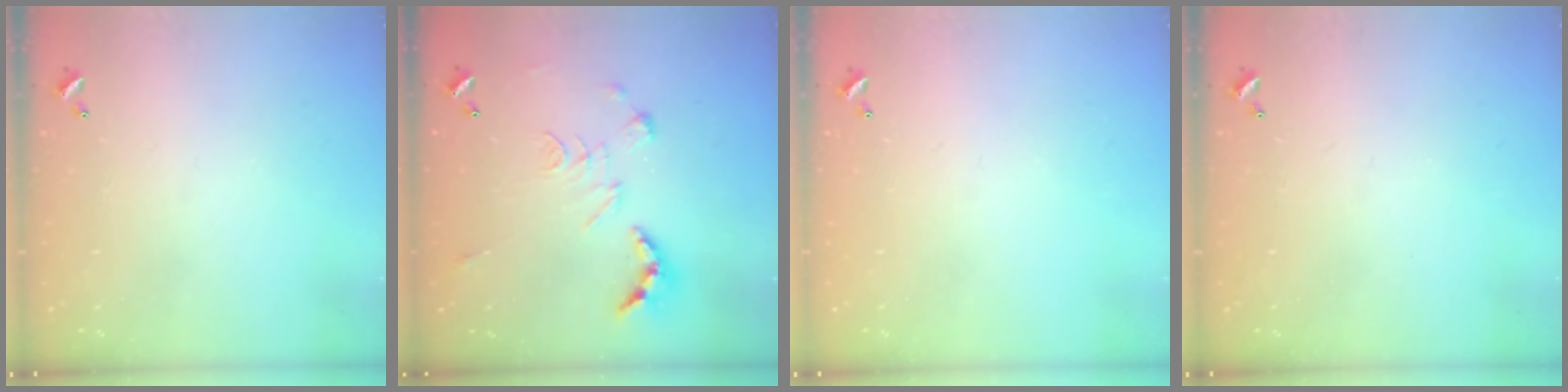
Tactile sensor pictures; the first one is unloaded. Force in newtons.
{"total": 2.5, "press": 2.0, "slide": 1.5}
{"total": 0.0}
{"total": 0.0}